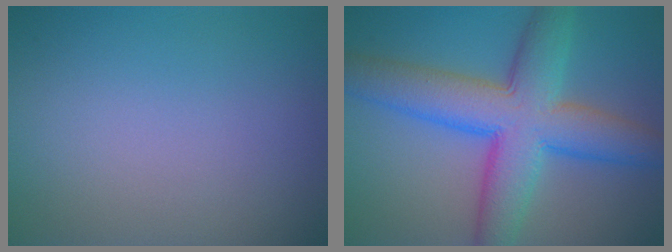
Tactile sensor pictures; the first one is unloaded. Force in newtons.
{"total": 9.5, "press": 9.5, "slide": 0.3}